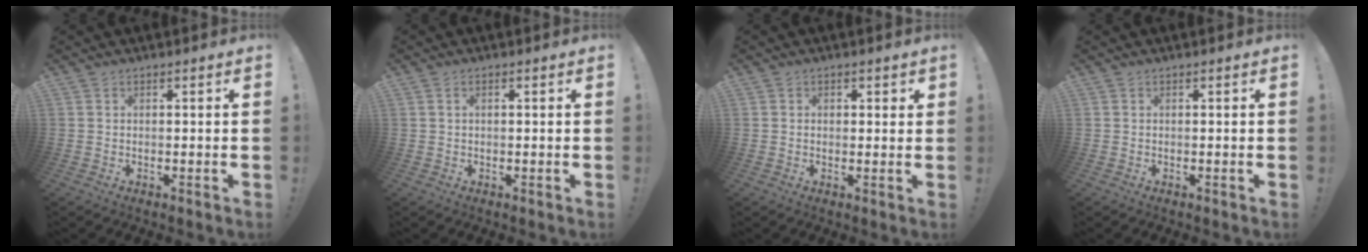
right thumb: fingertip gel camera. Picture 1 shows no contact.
{"total": 0.9, "force": [0.2, 0.6, 0.7], "torque": [-0.015, 0.004, 0.003]}
{"total": 1.5, "force": [0.6, 1.3, 0.4], "torque": [0.006, -0.003, 0.007]}
{"total": 0.0}